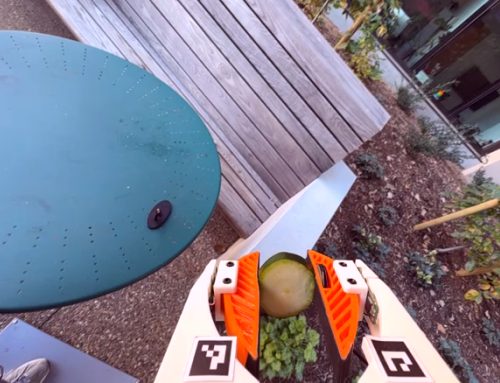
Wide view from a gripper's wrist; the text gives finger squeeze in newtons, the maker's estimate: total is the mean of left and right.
{"total": 14.3, "left": 14.5, "right": 14.0}